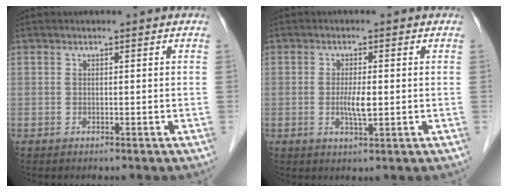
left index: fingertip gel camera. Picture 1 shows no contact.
{"total": 3.1, "force": [-0.3, 0.6, 3.1], "torque": [-0.063, -0.005, -0.004]}